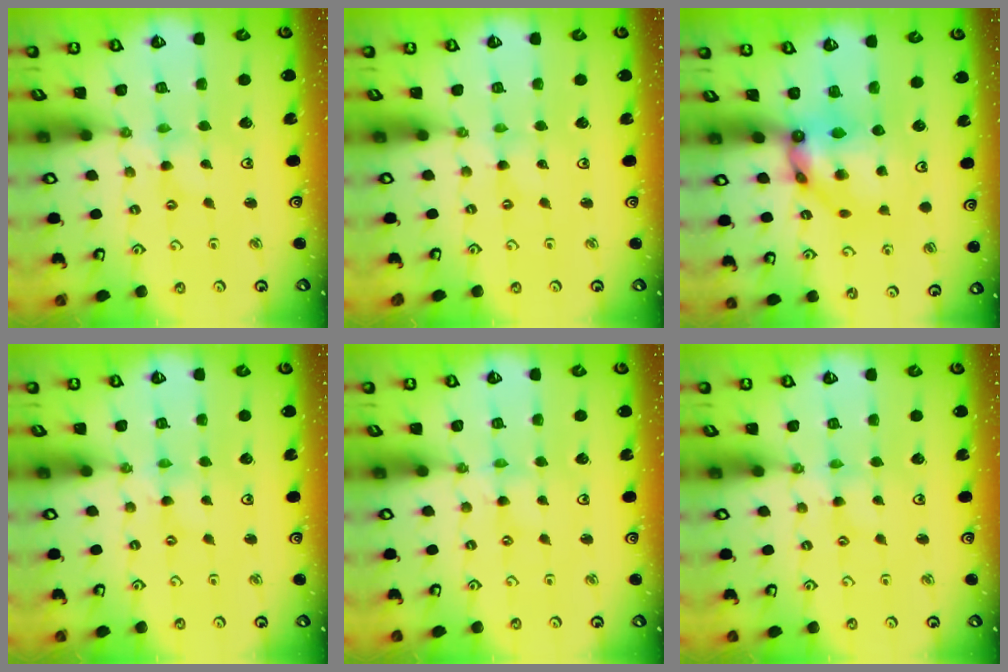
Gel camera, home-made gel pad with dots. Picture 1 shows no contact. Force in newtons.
{"total": 0.0}
{"total": 9.0, "press": 9.0, "slide": 0.6}
{"total": 0.8, "press": 0.8, "slide": 0.2}
{"total": 0.0}
{"total": 1.5, "press": 1.5, "slide": 0.3}